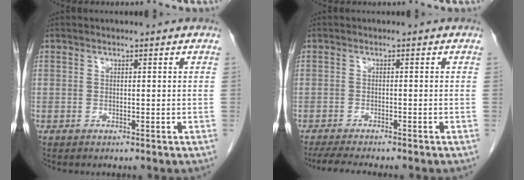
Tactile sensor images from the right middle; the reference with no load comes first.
{"total": 6.8, "force": [-5.8, 0.5, 3.5], "torque": [-0.050, -0.013, -0.090]}